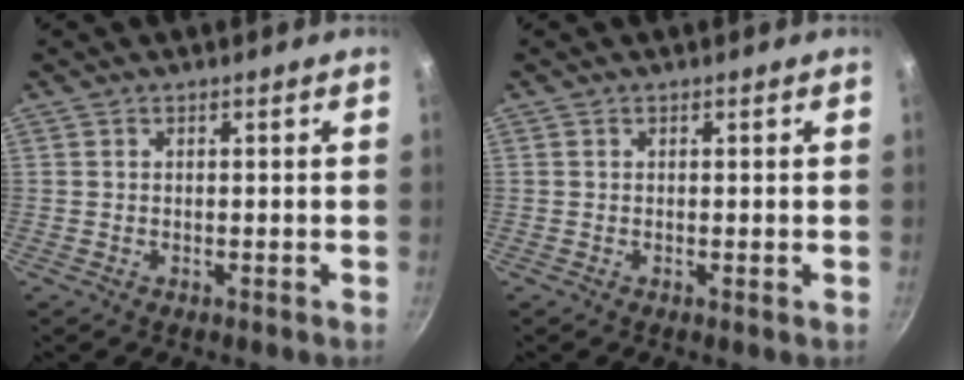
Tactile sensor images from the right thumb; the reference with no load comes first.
{"total": 0.0}